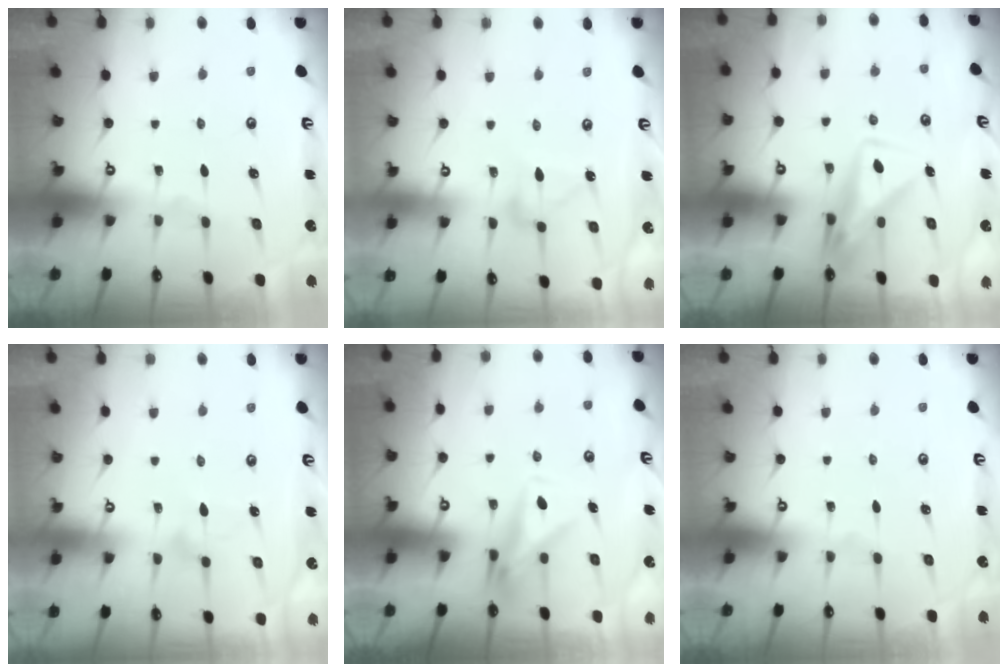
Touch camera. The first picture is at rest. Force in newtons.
{"total": 9.0, "press": 9.0, "slide": 0.4}
{"total": 8.0, "press": 7.9, "slide": 0.9}
{"total": 9.0, "press": 9.0, "slide": 0.4}
{"total": 8.8, "press": 8.6, "slide": 1.7}
{"total": 0.0}